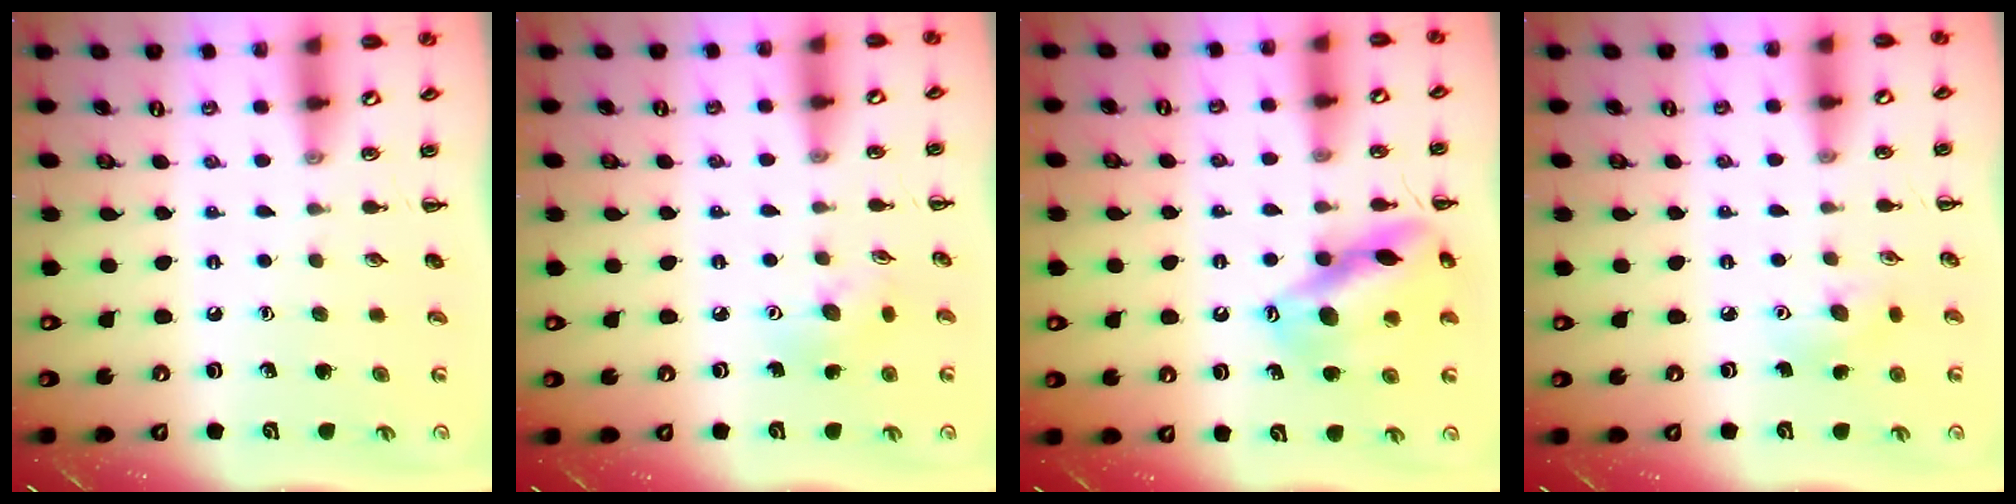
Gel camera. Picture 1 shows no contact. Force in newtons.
{"total": 4.5, "press": 4.4, "slide": 0.5}
{"total": 15.7, "press": 15.6, "slide": 2.1}
{"total": 4.9, "press": 4.8, "slide": 1.0}